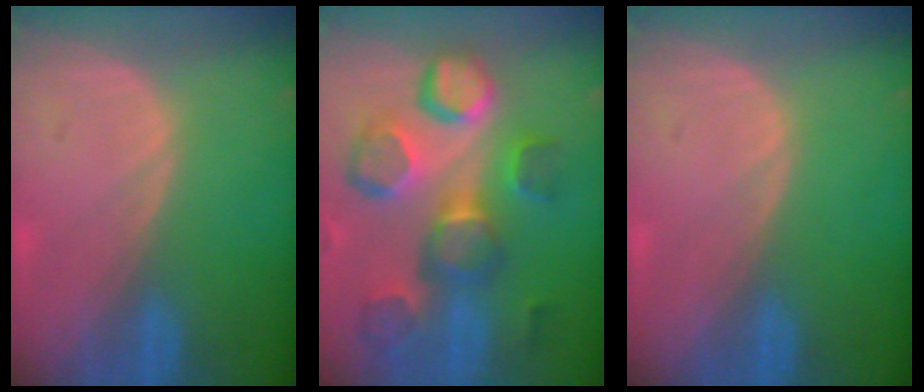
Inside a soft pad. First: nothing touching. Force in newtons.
{"total": 11.9, "press": 10.9, "slide": 4.8}
{"total": 0.0}